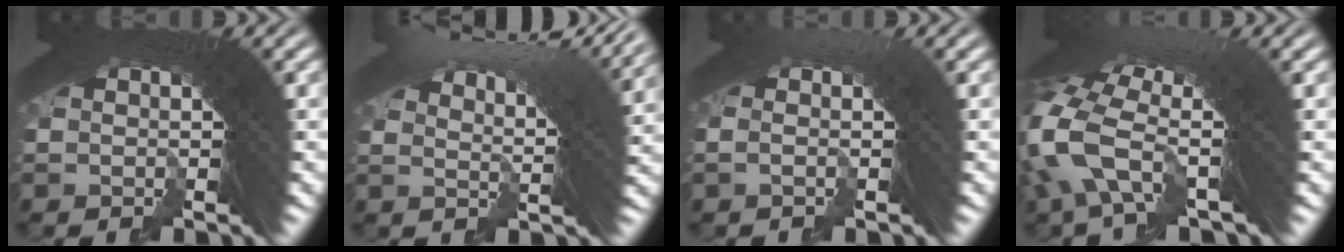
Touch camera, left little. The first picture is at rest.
{"total": 7.2, "force": [5.3, 0.5, 4.8], "torque": [-0.053, 0.026, 0.074]}
{"total": 1.2, "force": [-0.2, -0.5, 1.1], "torque": [-0.002, 0.022, -0.016]}
{"total": 4.5, "force": [-0.3, 2.0, 4.0], "torque": [-0.103, -0.009, -0.004]}